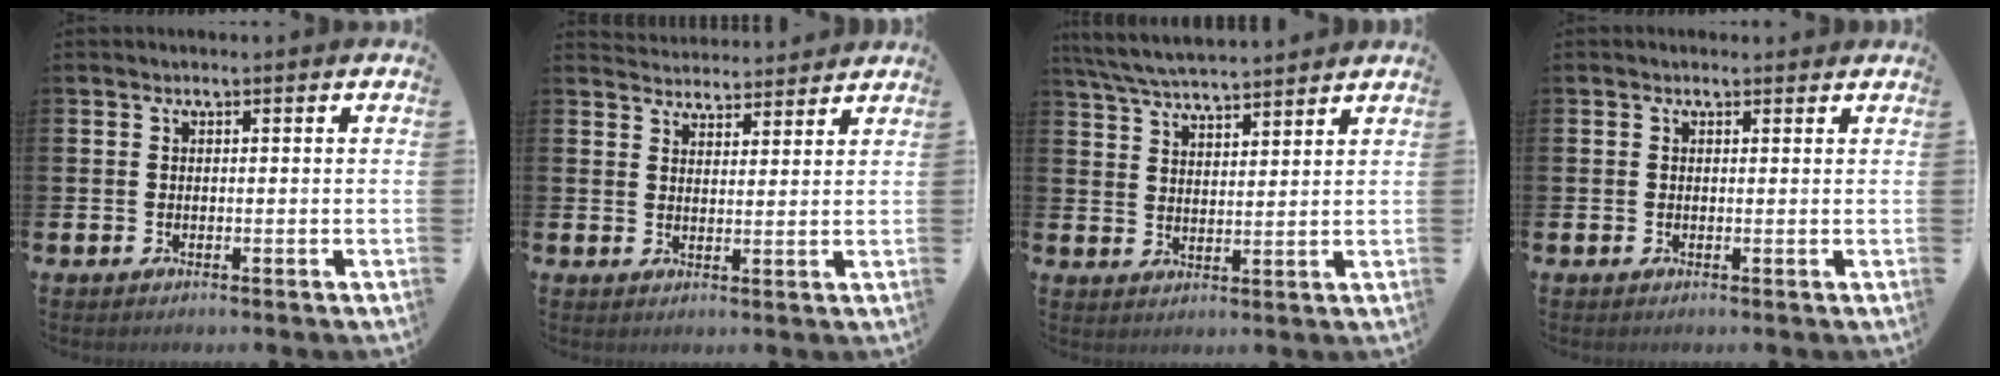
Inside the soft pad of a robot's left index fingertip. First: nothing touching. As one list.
[{"total": 3.6, "force": [3.5, 0.5, -0.4], "torque": [0.002, -0.025, 0.063]}, {"total": 5.7, "force": [5.6, 0.2, 1.2], "torque": [-0.045, -0.029, 0.101]}, {"total": 0.5, "force": [0.3, 0.3, 0.2], "torque": [0.011, -0.002, 0.001]}]